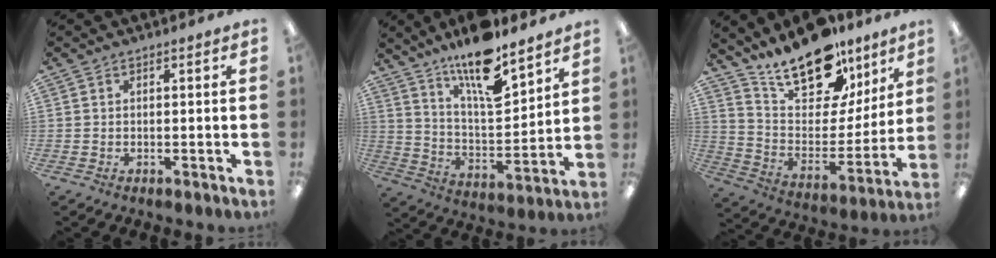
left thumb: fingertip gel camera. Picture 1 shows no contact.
{"total": 15.7, "force": [12.2, 4.4, 8.9], "torque": [-0.157, -0.080, 0.206]}
{"total": 20.7, "force": [15.8, 9.5, 9.4], "torque": [-0.161, -0.107, 0.283]}